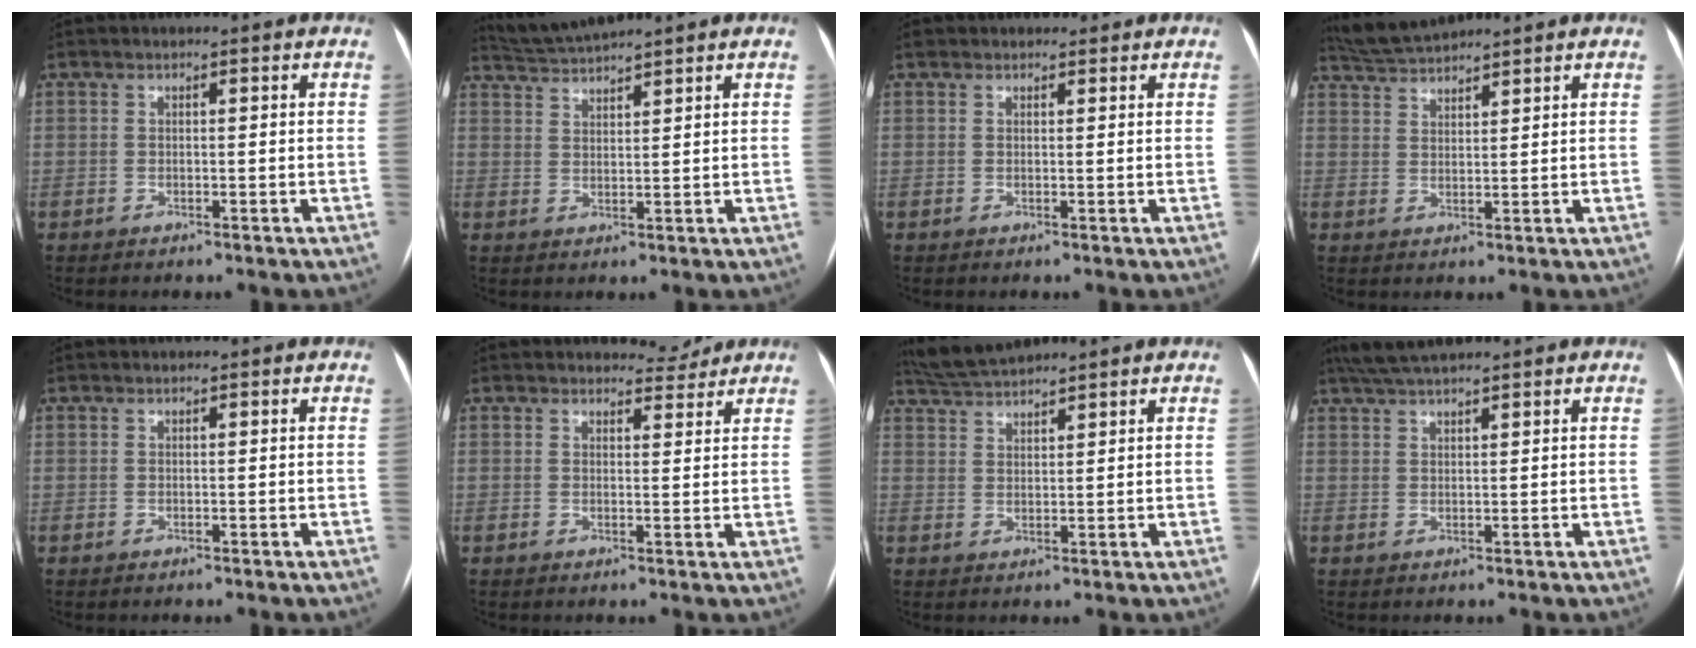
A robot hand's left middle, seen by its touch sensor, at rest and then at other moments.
{"total": 4.4, "force": [4.1, -1.4, 0.5], "torque": [-0.018, 0.008, 0.083]}
{"total": 1.4, "force": [1.2, 0.7, 0.1], "torque": [-0.002, 0.012, 0.016]}
{"total": 5.0, "force": [4.9, -0.4, 0.8], "torque": [-0.026, 0.021, 0.098]}
{"total": 0.0}
{"total": 3.0, "force": [2.9, 0.6, -0.2], "torque": [0.002, -0.009, 0.034]}
{"total": 5.3, "force": [5.1, -0.3, 1.2], "torque": [-0.032, 0.023, 0.101]}
{"total": 5.7, "force": [5.0, 0.4, 2.8], "torque": [-0.052, 0.032, 0.093]}